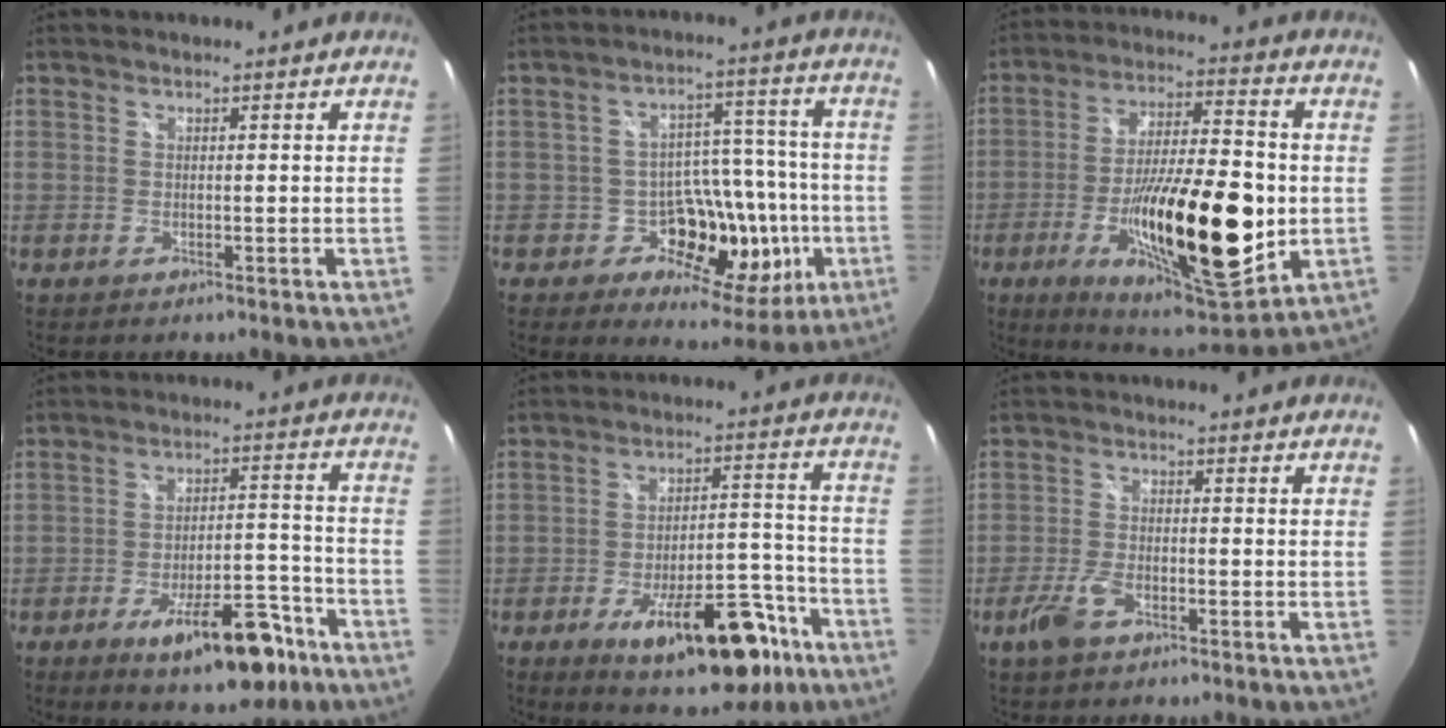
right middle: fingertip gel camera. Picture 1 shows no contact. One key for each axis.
{"total": 13.0, "fx": -4.1, "fy": 9.6, "fz": 7.7, "tx": -0.115, "ty": 0.018, "tz": -0.047}
{"total": 24.9, "fx": -6.1, "fy": 7.5, "fz": 22.9, "tx": -0.395, "ty": -0.024, "tz": -0.085}
{"total": 13.8, "fx": -8.5, "fy": 5.0, "fz": 9.6, "tx": -0.149, "ty": 0.012, "tz": -0.114}
{"total": 18.8, "fx": -10.8, "fy": 7.4, "fz": 13.4, "tx": -0.198, "ty": 0.011, "tz": -0.139}
{"total": 5.0, "fx": -3.1, "fy": 2.2, "fz": 3.3, "tx": -0.086, "ty": -0.004, "tz": -0.058}